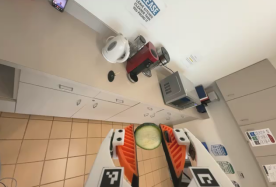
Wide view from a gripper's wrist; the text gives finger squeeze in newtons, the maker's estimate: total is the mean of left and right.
{"total": 8.6, "left": 8.5, "right": 8.7}